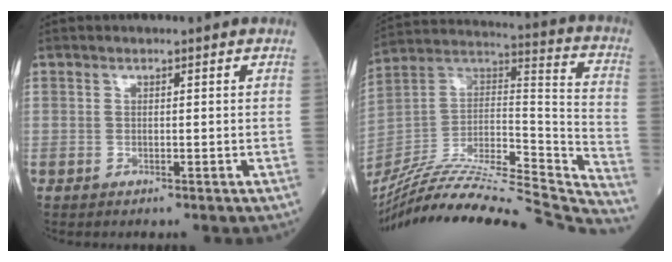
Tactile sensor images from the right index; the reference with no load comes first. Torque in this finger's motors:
{"motor_torque": [-0.64, -1.50, -0.37, -0.04]}